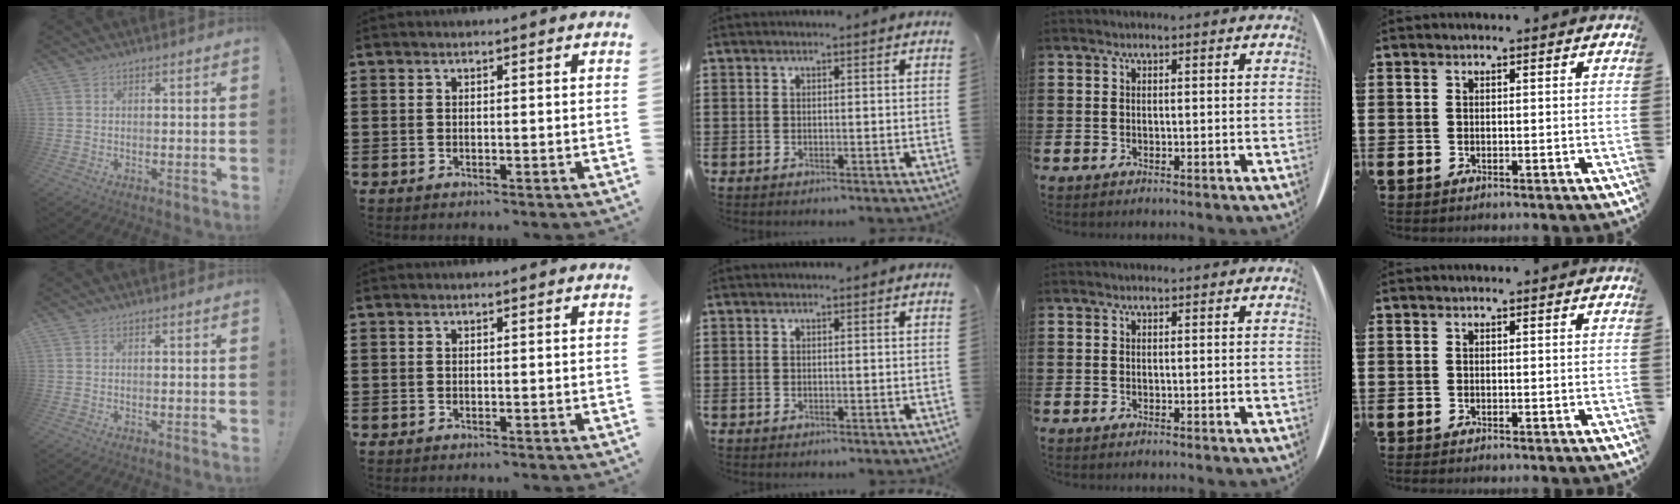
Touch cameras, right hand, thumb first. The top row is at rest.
{}